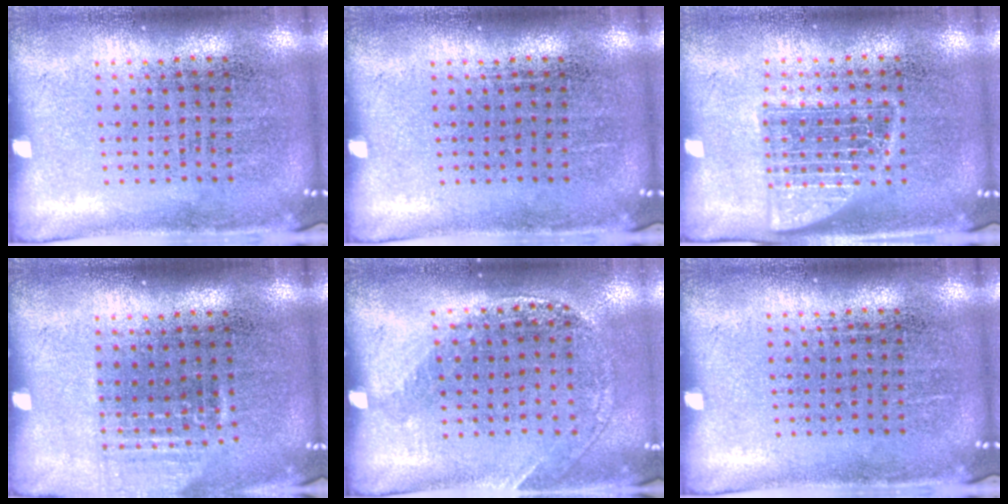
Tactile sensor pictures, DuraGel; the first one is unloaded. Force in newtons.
{"total": 0.0}
{"total": 1.5, "press": 1.5, "slide": 0.3}
{"total": 1.0, "press": 0.9, "slide": 0.4}
{"total": 1.2, "press": 1.1, "slide": 0.4}
{"total": 0.0}